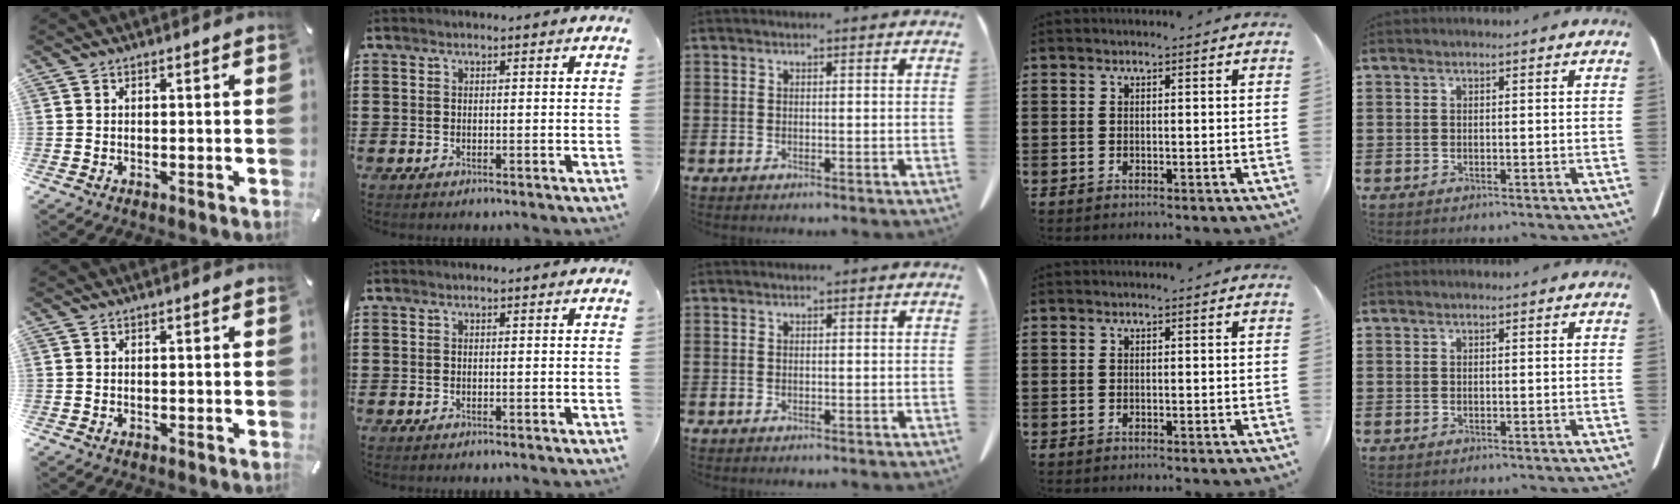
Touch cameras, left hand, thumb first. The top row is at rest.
{}